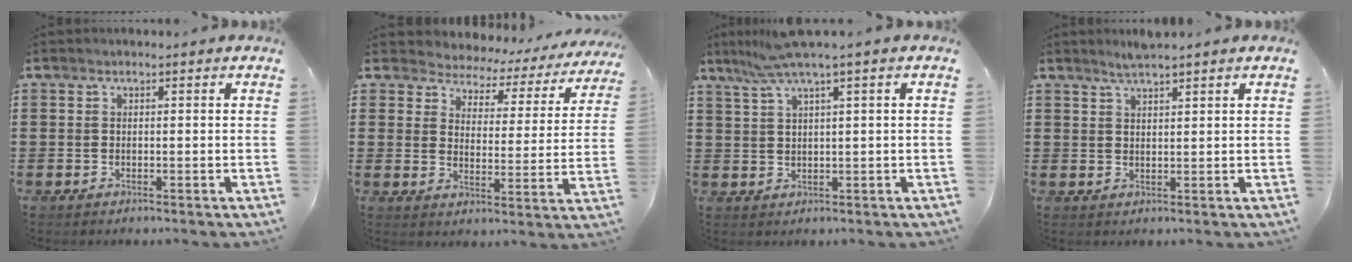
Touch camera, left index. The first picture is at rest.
{"total": 3.3, "force": [3.2, 1.0, -0.2], "torque": [-0.020, -0.026, 0.047]}
{"total": 5.0, "force": [2.9, -0.4, 4.0], "torque": [-0.093, -0.006, 0.048]}
{"total": 2.5, "force": [2.2, 0.0, 1.1], "torque": [-0.025, 0.002, 0.041]}